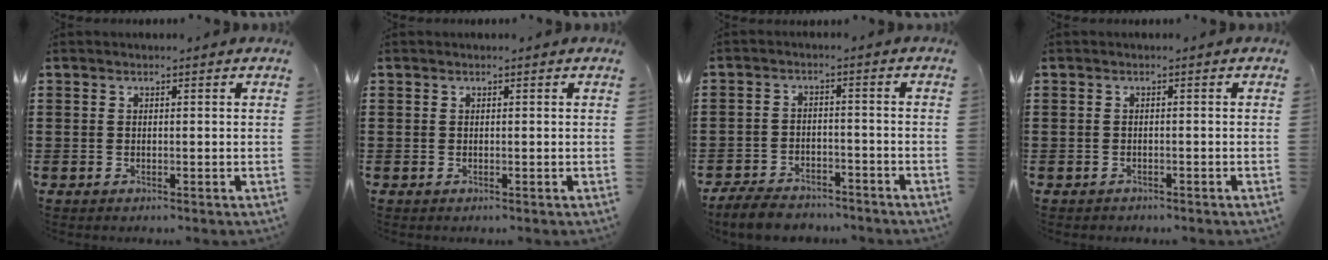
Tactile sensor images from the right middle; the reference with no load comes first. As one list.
[{"total": 0.0}, {"total": 5.0, "force": [-4.8, 0.9, 1.0], "torque": [-0.028, 0.004, -0.098]}, {"total": 0.7, "force": [-0.7, 0.2, -0.1], "torque": [-0.001, 0.000, -0.015]}]